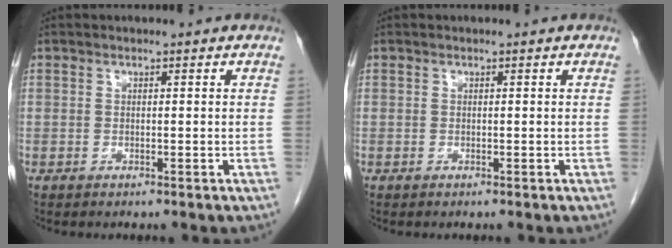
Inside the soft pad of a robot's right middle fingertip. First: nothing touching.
{"total": 0.0}